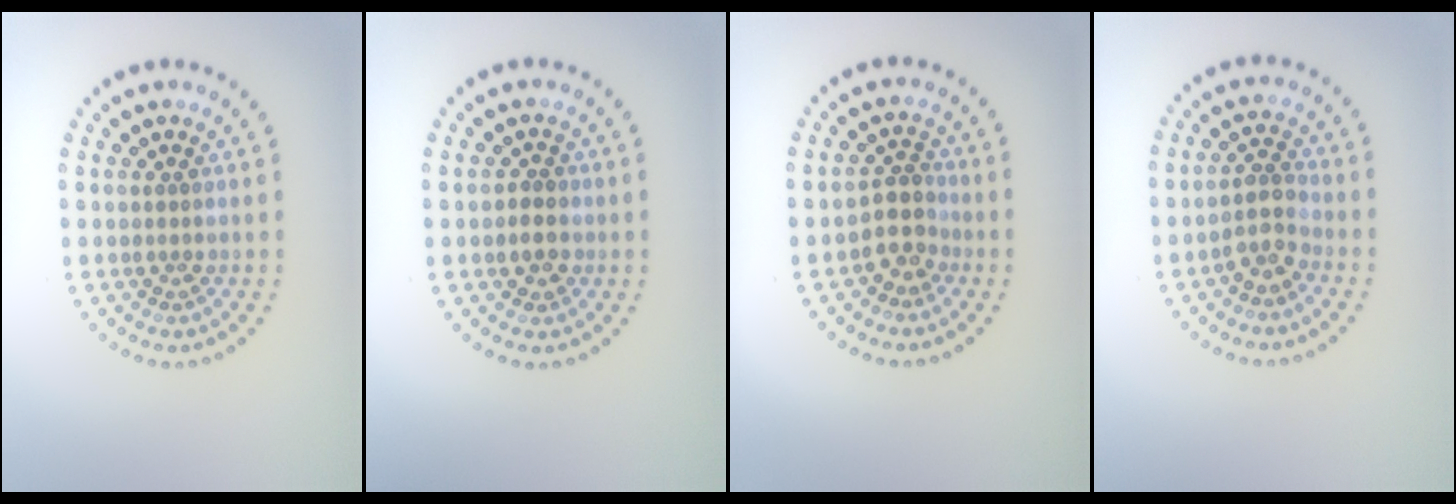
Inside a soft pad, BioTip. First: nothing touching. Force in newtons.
{"total": 1.4, "press": 1.4, "slide": 0.4}
{"total": 2.7, "press": 2.1, "slide": 1.6}
{"total": 2.2, "press": 1.9, "slide": 1.1}